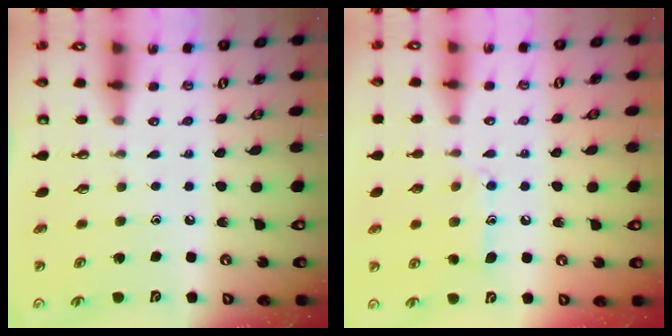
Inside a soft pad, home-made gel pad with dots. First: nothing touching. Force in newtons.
{"total": 10.3, "press": 10.3, "slide": 0.9}